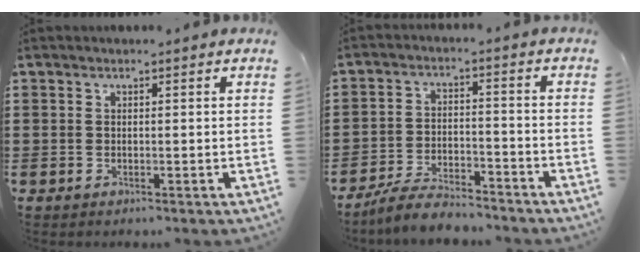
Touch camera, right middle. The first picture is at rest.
{"total": 6.2, "force": [-5.8, 0.9, 1.8], "torque": [-0.040, 0.006, -0.115]}